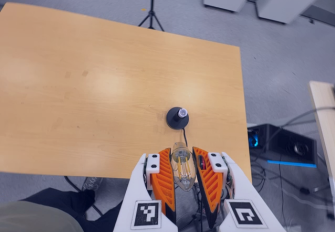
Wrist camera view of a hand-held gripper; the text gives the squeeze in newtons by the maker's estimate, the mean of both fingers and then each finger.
{"total": 20.0, "left": 21.1, "right": 18.8}